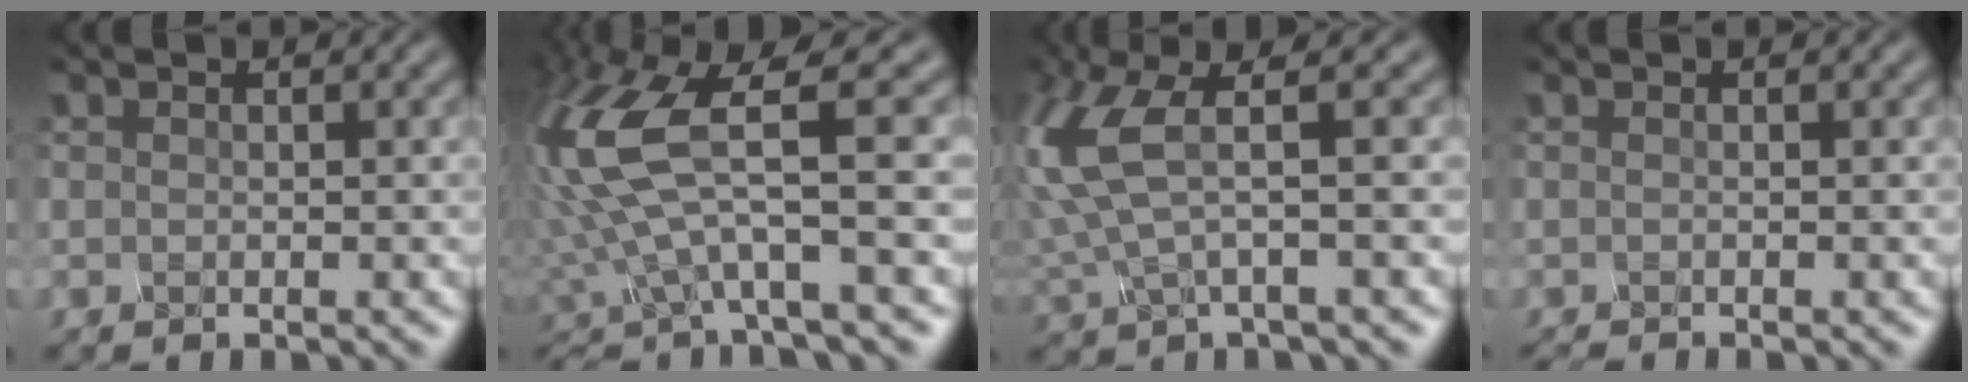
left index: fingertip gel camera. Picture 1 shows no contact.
{"total": 8.2, "force": [0.4, 1.7, 8.1], "torque": [-0.206, 0.001, 0.016]}
{"total": 4.8, "force": [2.0, 0.3, 4.4], "torque": [-0.133, 0.006, 0.050]}
{"total": 2.3, "force": [0.1, 1.3, 1.9], "torque": [-0.005, 0.010, -0.017]}